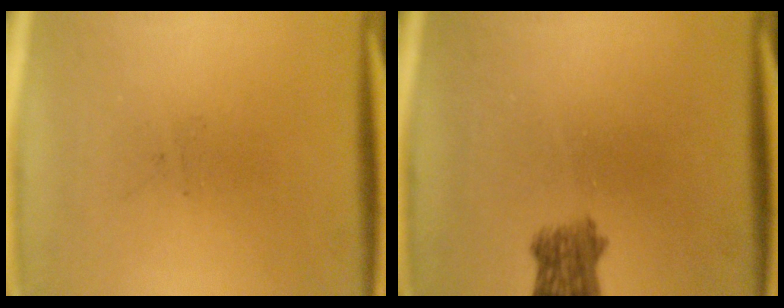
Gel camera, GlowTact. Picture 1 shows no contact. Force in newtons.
{"total": 4.2}